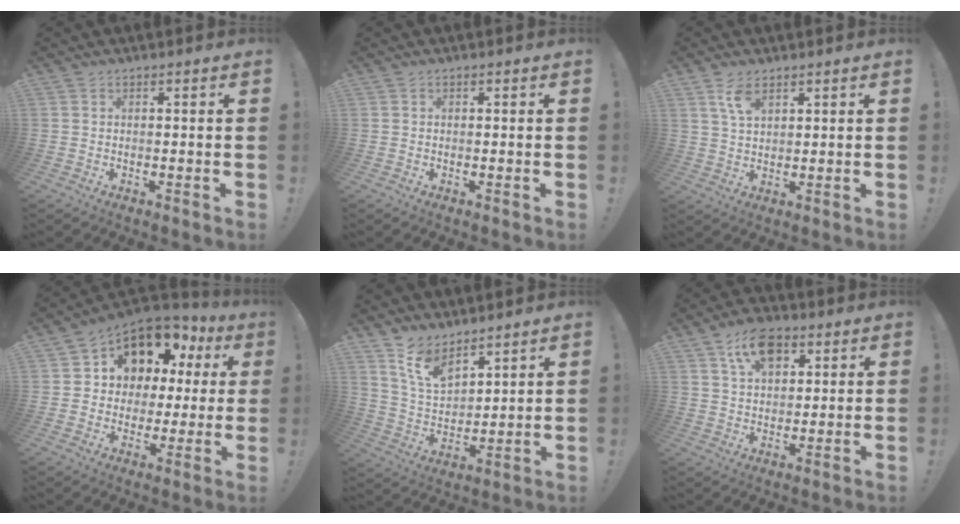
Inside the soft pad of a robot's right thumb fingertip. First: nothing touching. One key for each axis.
{"total": 0.0}
{"total": 5.9, "fx": 3.5, "fy": 2.9, "fz": 3.8, "tx": -0.063, "ty": -0.016, "tz": 0.063}
{"total": 11.2, "fx": 6.5, "fy": 7.7, "fz": 5.0, "tx": -0.080, "ty": -0.057, "tz": 0.122}
{"total": 10.3, "fx": 8.0, "fy": 5.0, "fz": 4.2, "tx": -0.087, "ty": -0.053, "tz": 0.157}
{"total": 11.3, "fx": 5.4, "fy": 7.3, "fz": 6.8, "tx": -0.109, "ty": -0.005, "tz": 0.100}